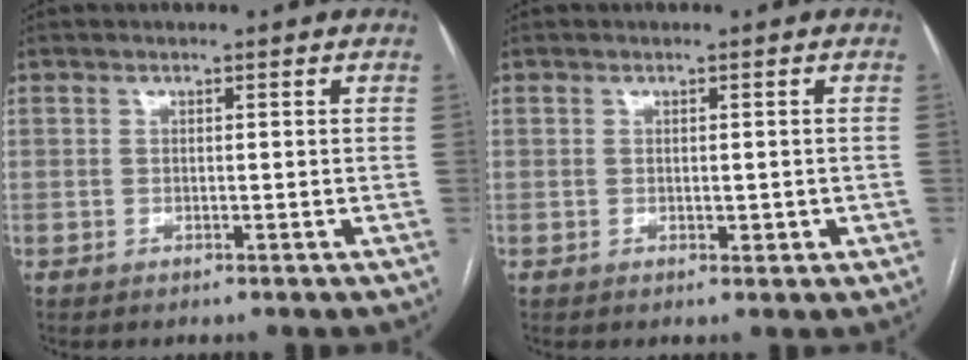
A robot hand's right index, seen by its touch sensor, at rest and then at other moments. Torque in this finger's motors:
{"motor_torque": [0.05, 0.11, 0.04, 0.02]}